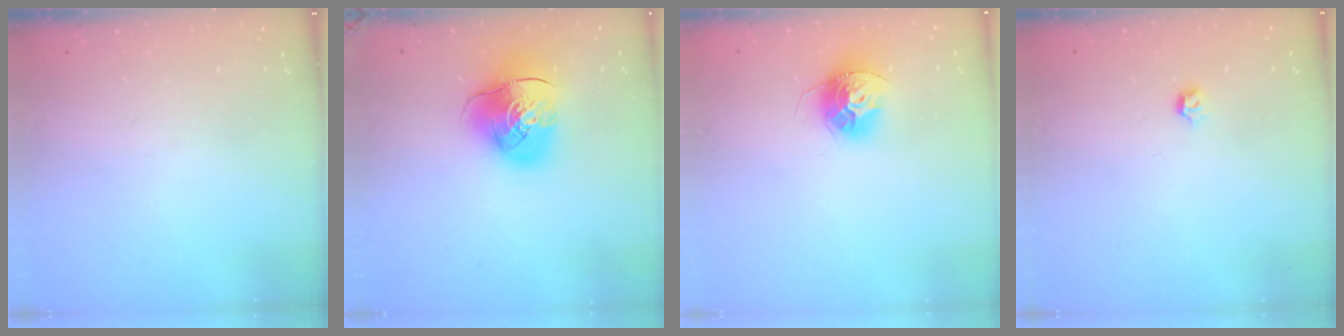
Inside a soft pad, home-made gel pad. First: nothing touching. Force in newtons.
{"total": 12.1, "press": 11.9, "slide": 1.9}
{"total": 11.3, "press": 11.3, "slide": 0.7}
{"total": 2.8, "press": 2.7, "slide": 0.8}